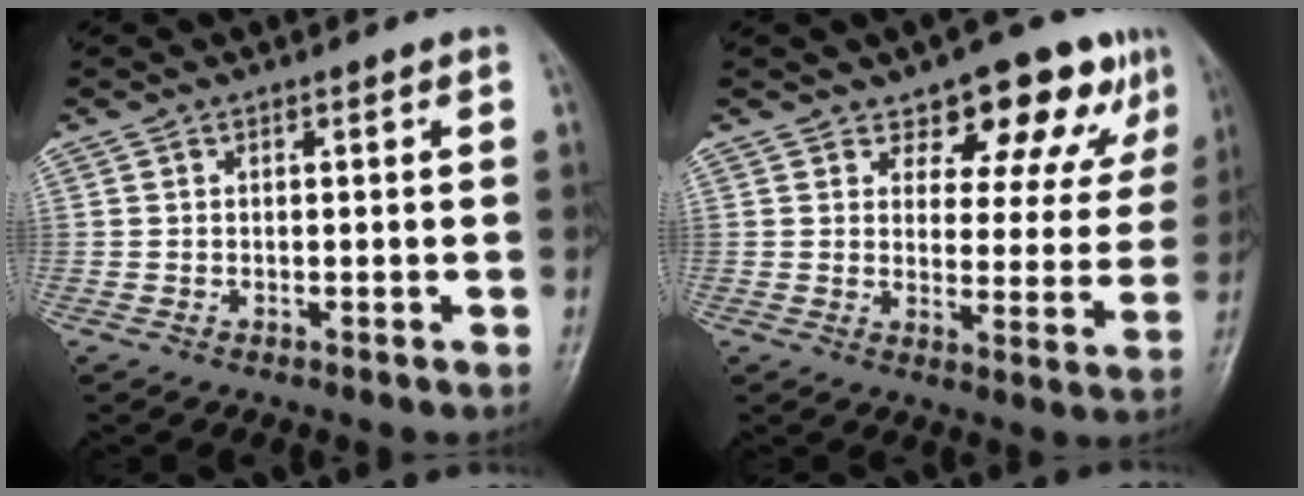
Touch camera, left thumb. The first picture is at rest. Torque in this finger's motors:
{"motor_torque": [-0.10, 0.19, -0.02, -0.18, 0.14]}